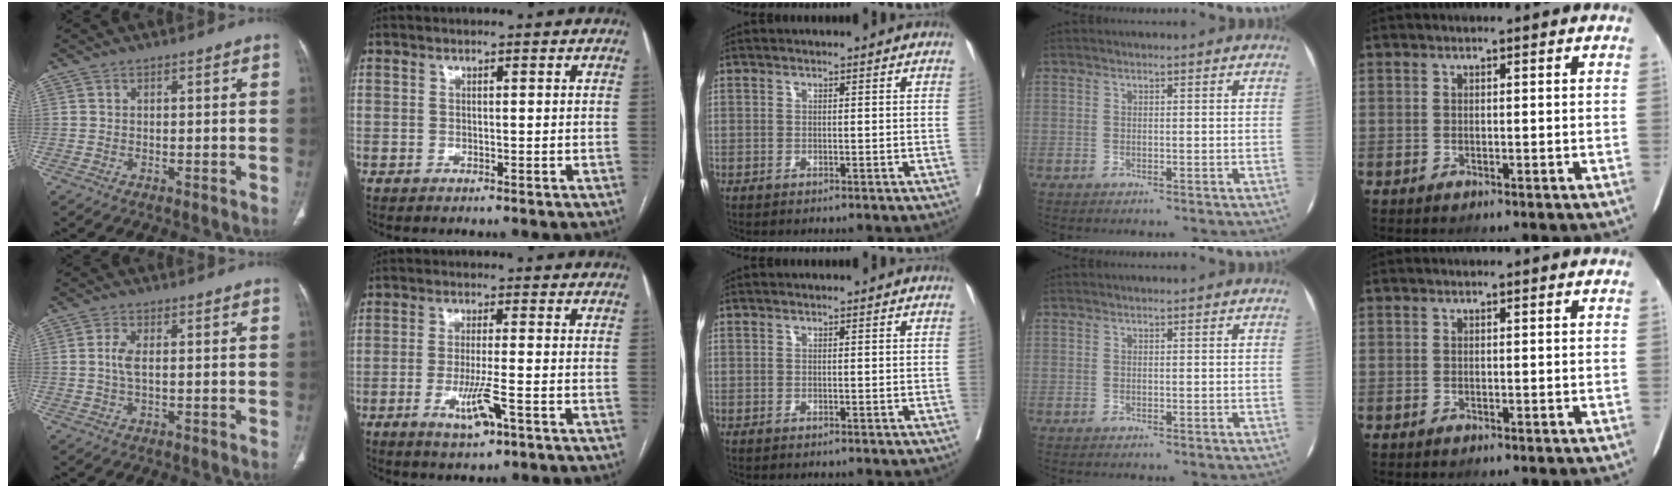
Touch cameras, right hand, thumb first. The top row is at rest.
{"thumb": {"total": 5.8, "force": [0.4, 2.6, 5.2], "torque": [-0.126, 0.004, 0.004]}, "index": {"total": 8.6, "force": [-3.8, 0.8, 7.6], "torque": [-0.144, -0.018, -0.063]}}